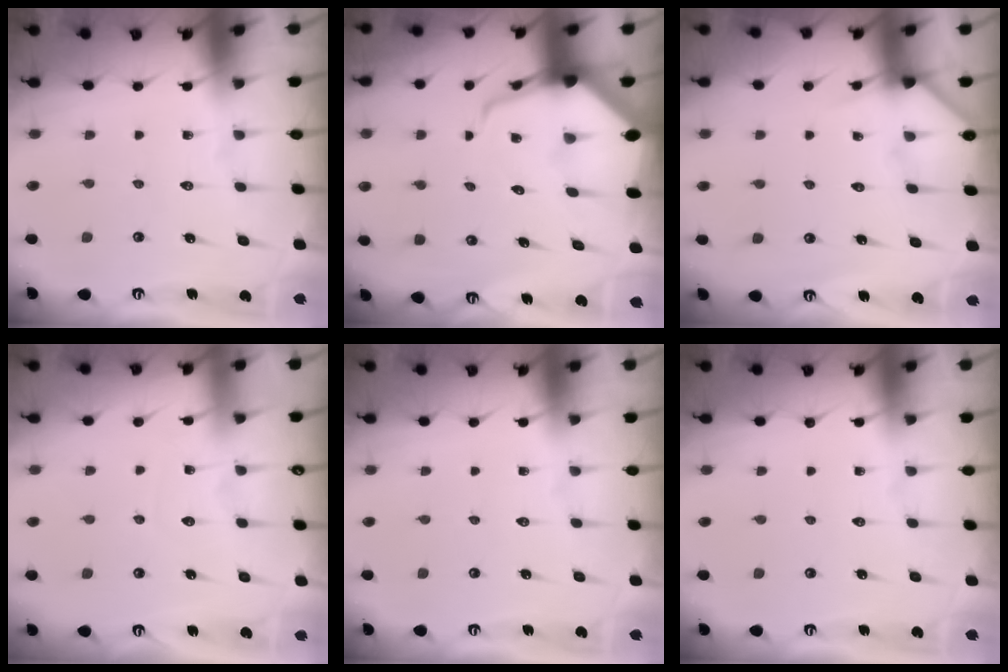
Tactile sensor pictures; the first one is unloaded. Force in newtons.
{"total": 7.2, "press": 7.1, "slide": 0.8}
{"total": 4.5, "press": 4.5, "slide": 0.3}
{"total": 3.7, "press": 3.7, "slide": 0.6}
{"total": 0.0}
{"total": 0.0}